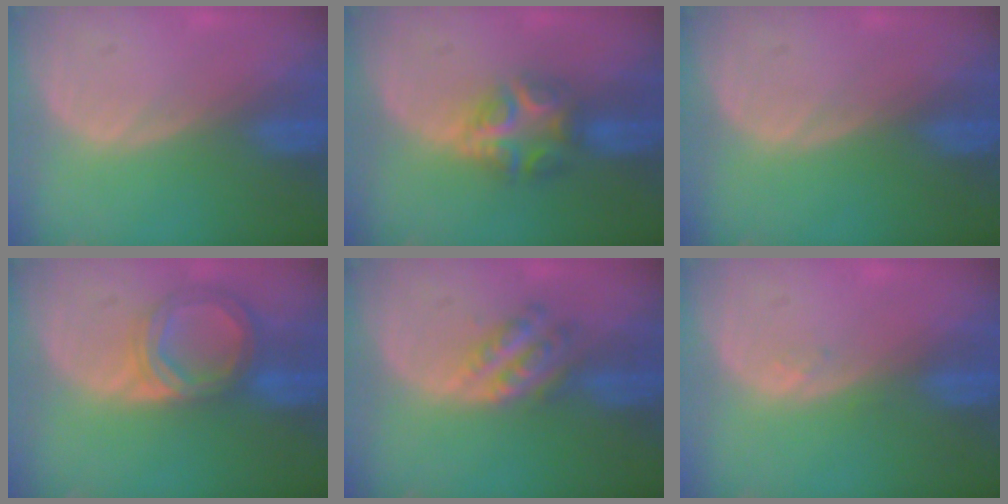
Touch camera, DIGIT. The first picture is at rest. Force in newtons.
{"total": 6.1, "press": 6.1, "slide": 0.9}
{"total": 0.0}
{"total": 6.8, "press": 6.2, "slide": 2.6}
{"total": 5.4, "press": 4.9, "slide": 2.2}
{"total": 0.9, "press": 0.8, "slide": 0.4}